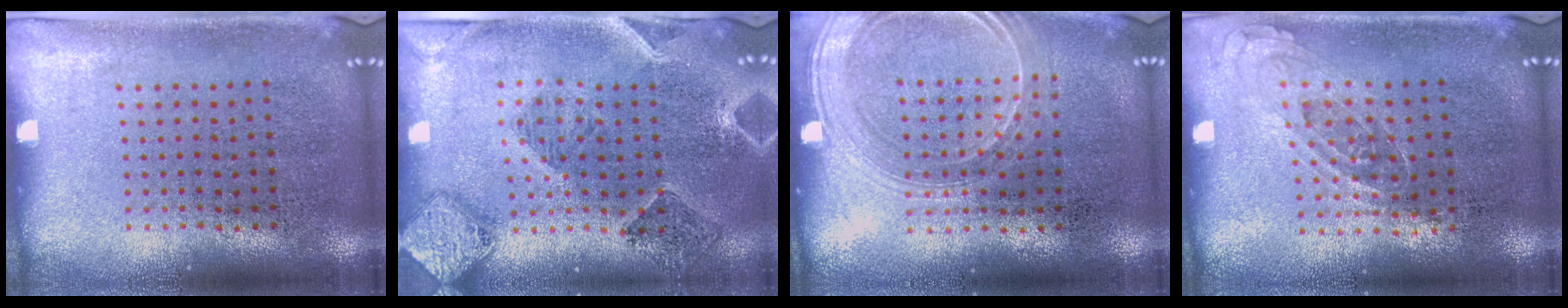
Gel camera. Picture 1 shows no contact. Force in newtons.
{"total": 1.5, "press": 1.4, "slide": 0.3}
{"total": 1.8, "press": 1.7, "slide": 0.6}
{"total": 0.8, "press": 0.7, "slide": 0.5}